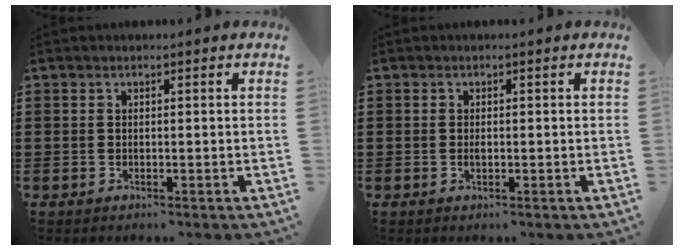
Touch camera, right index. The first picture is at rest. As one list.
[{"total": 0.8, "force": [0.0, 0.4, 0.7], "torque": [-0.016, -0.001, 0.000]}]